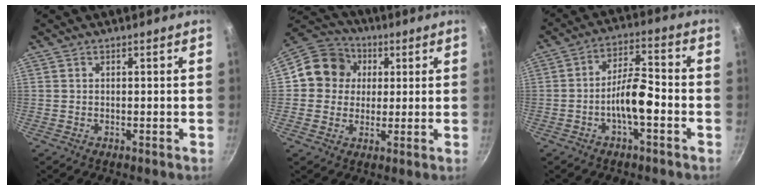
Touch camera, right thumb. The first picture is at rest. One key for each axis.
{"total": 11.0, "fx": 1.5, "fy": 10.2, "fz": 3.8, "tx": -0.045, "ty": 0.014, "tz": 0.017}
{"total": 8.8, "fx": -2.6, "fy": 3.2, "fz": 7.8, "tx": -0.134, "ty": 0.034, "tz": -0.049}